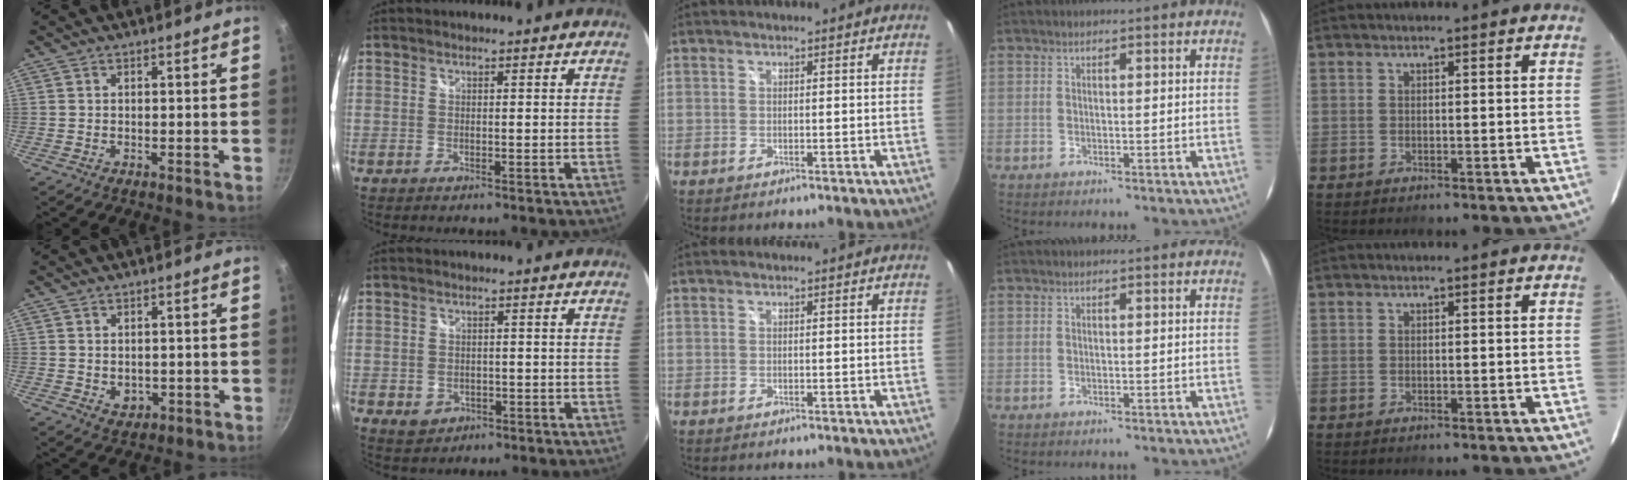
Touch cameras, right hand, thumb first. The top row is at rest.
{"thumb": {"total": 2.9, "force": [-0.2, 2.4, 1.6], "torque": [-0.018, -0.003, 0.005]}, "index": {"total": 3.9, "force": [-1.3, 3.4, 1.6], "torque": [-0.037, -0.002, -0.011]}}